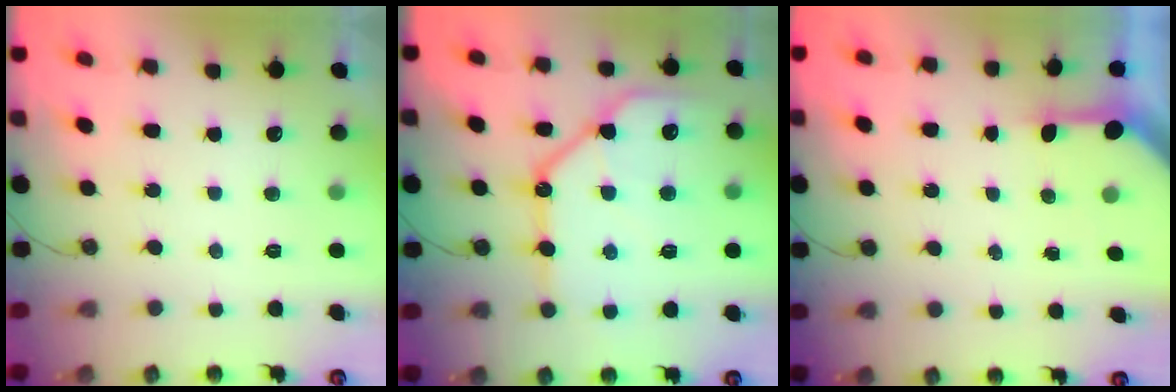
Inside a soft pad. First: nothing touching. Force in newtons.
{"total": 19.0, "press": 18.9, "slide": 2.2}
{"total": 3.0, "press": 3.0, "slide": 0.2}